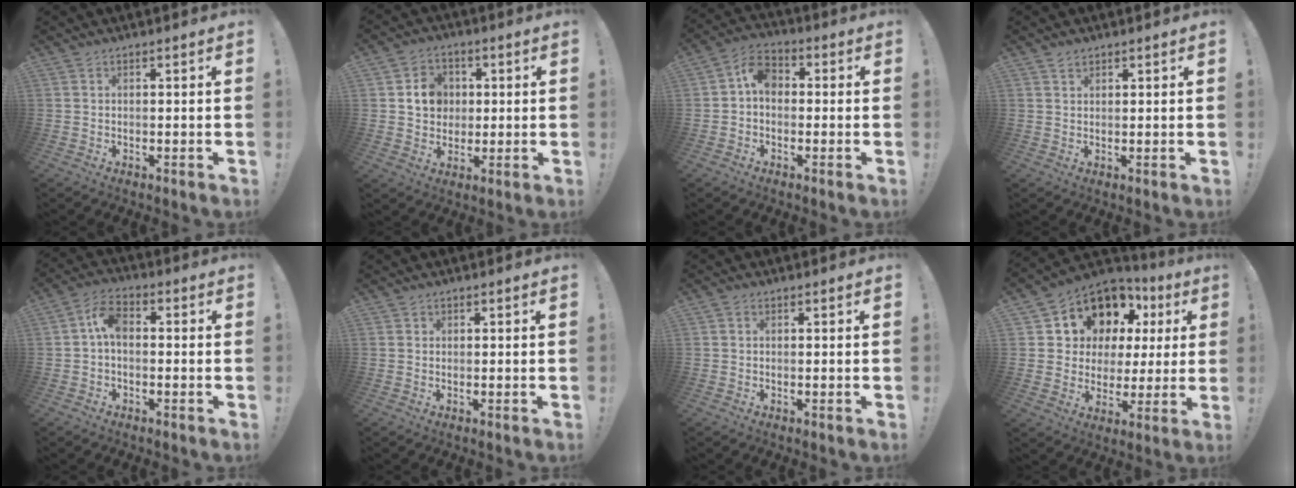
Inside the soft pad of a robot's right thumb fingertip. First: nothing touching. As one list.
[{"total": 8.9, "force": [1.9, 8.1, 3.4], "torque": [-0.039, -0.002, 0.041]}, {"total": 6.9, "force": [0.1, 5.2, 4.5], "torque": [-0.073, 0.015, 0.006]}, {"total": 1.6, "force": [1.3, 0.8, 0.5], "torque": [0.004, -0.009, 0.021]}, {"total": 6.4, "force": [-0.1, 3.9, 5.1], "torque": [-0.093, 0.012, 0.001]}, {"total": 0.7, "force": [0.4, 0.6, -0.1], "torque": [0.006, -0.001, 0.007]}, {"total": 0.5, "force": [0.0, 0.5, 0.1], "torque": [0.003, 0.000, -0.001]}, {"total": 10.8, "force": [6.8, 7.5, 3.6], "torque": [-0.065, -0.058, 0.137]}]